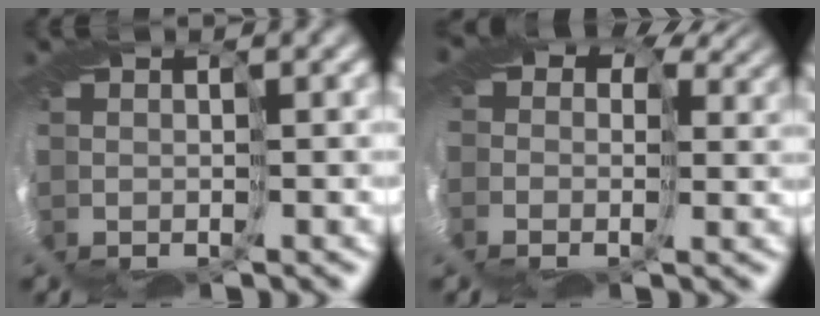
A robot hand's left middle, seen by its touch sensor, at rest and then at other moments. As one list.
[{"total": 13.2, "force": [3.8, 9.7, 8.1], "torque": [-0.151, 0.024, 0.026]}]